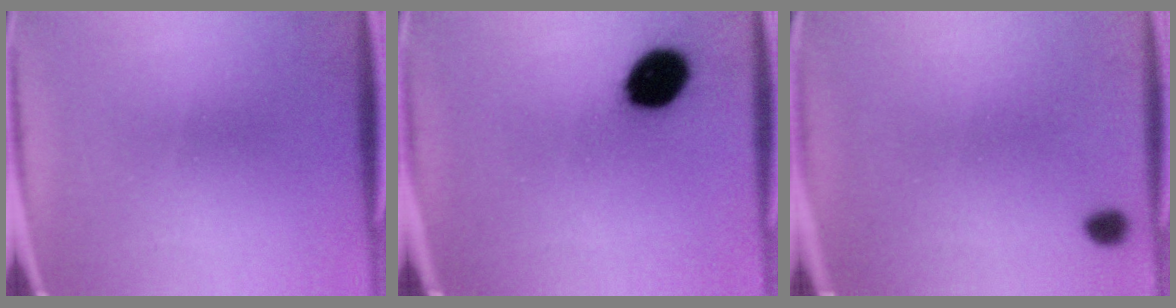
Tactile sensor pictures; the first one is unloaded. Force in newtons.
{"total": 10.9}
{"total": 2.9}